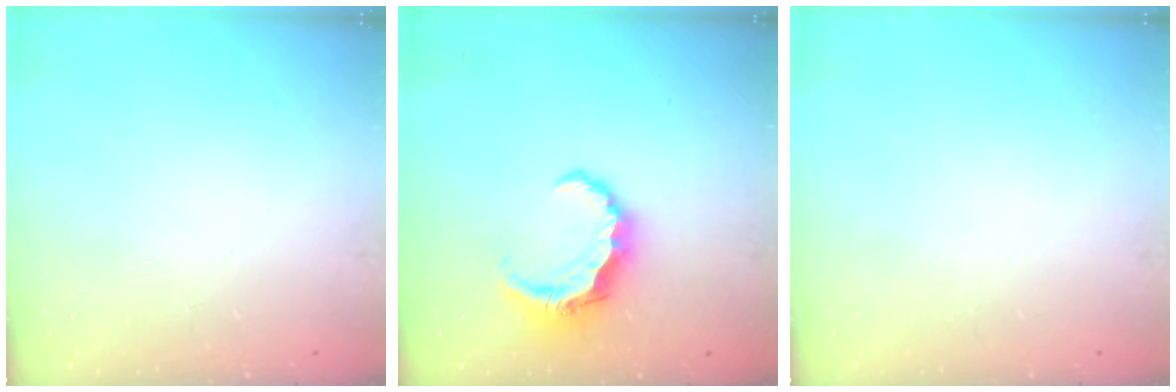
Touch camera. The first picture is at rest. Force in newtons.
{"total": 8.0, "press": 7.9, "slide": 0.7}
{"total": 0.0}